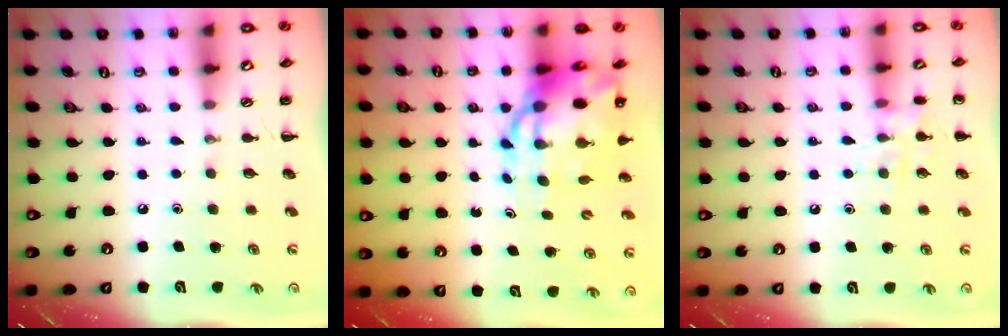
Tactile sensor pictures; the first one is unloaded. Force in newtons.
{"total": 11.7, "press": 11.2, "slide": 3.2}
{"total": 8.3, "press": 8.3, "slide": 0.7}